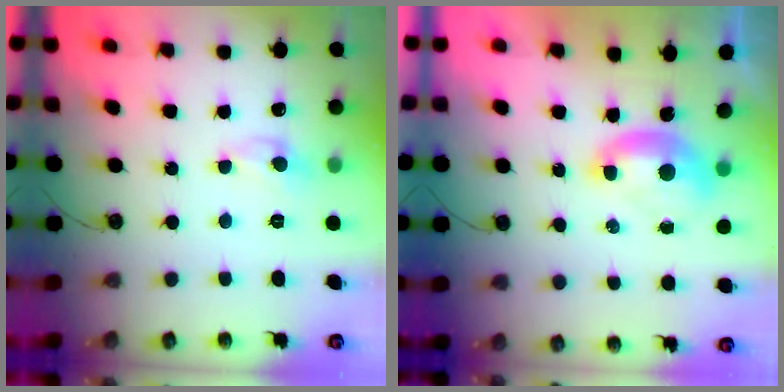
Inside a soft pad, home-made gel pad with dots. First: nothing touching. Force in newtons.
{"total": 1.6, "press": 1.5, "slide": 0.6}